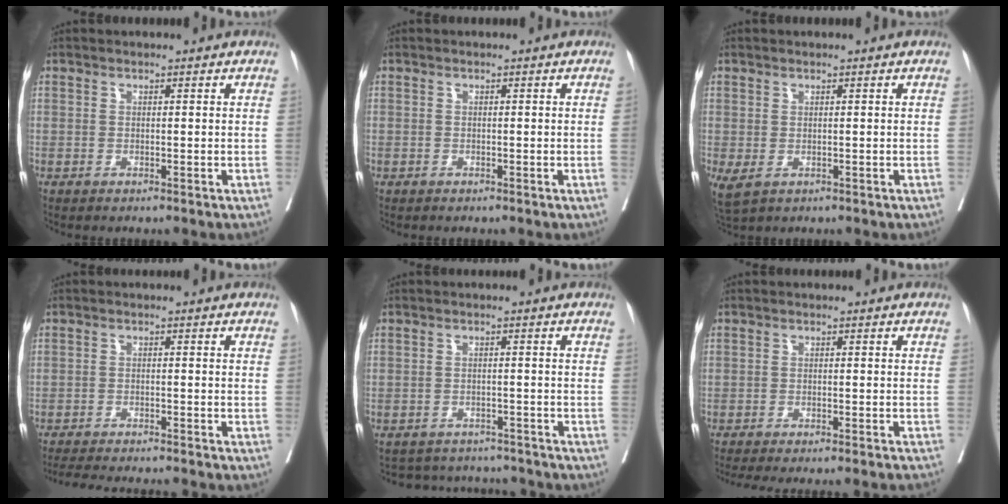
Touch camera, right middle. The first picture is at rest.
{"total": 0.0}
{"total": 2.8, "force": [-0.7, 1.7, 2.1], "torque": [-0.047, -0.011, 0.000]}
{"total": 11.6, "force": [-10.9, 0.4, 4.0], "torque": [-0.053, -0.013, -0.150]}
{"total": 9.0, "force": [-8.6, 2.6, 0.5], "torque": [-0.007, 0.021, -0.104]}
{"total": 15.3, "force": [-14.2, 0.4, 5.6], "torque": [-0.081, -0.029, -0.180]}